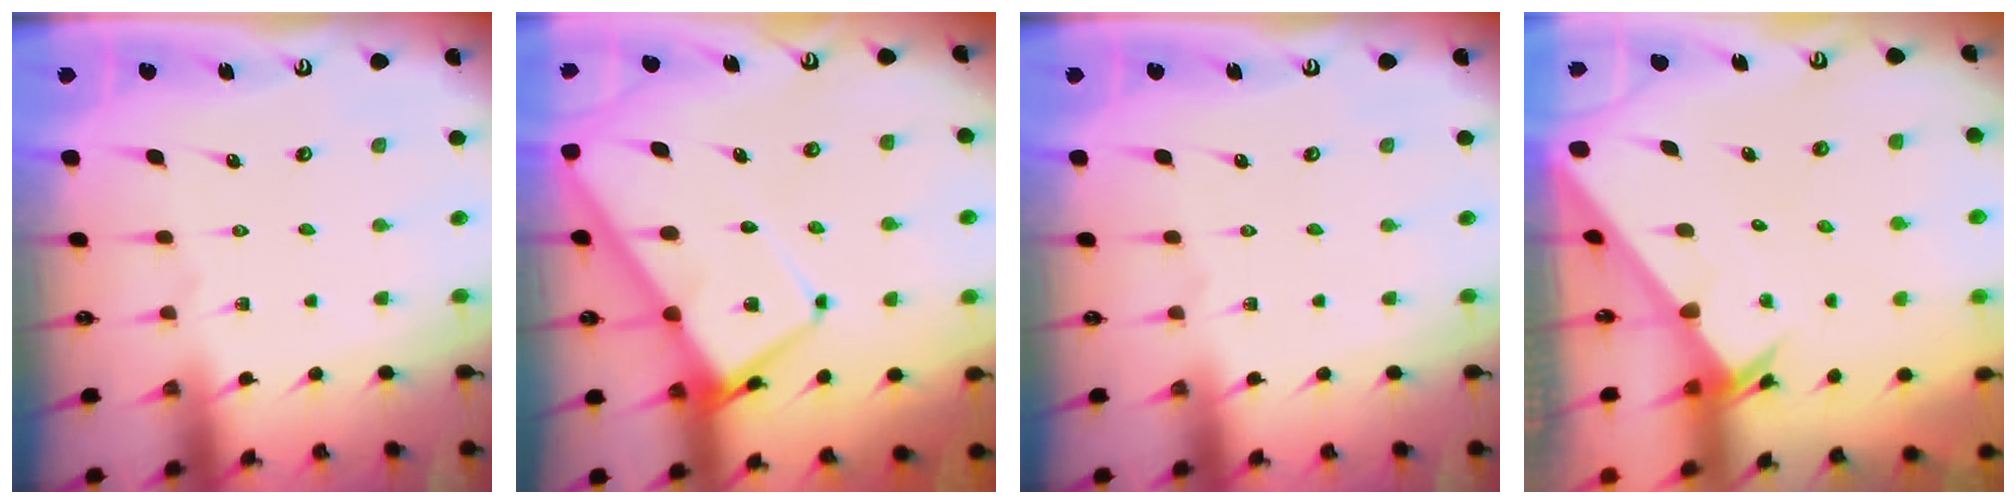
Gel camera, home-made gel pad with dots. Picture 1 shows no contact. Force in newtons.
{"total": 11.1, "press": 11.0, "slide": 1.2}
{"total": 0.0}
{"total": 1.6, "press": 1.6, "slide": 0.1}